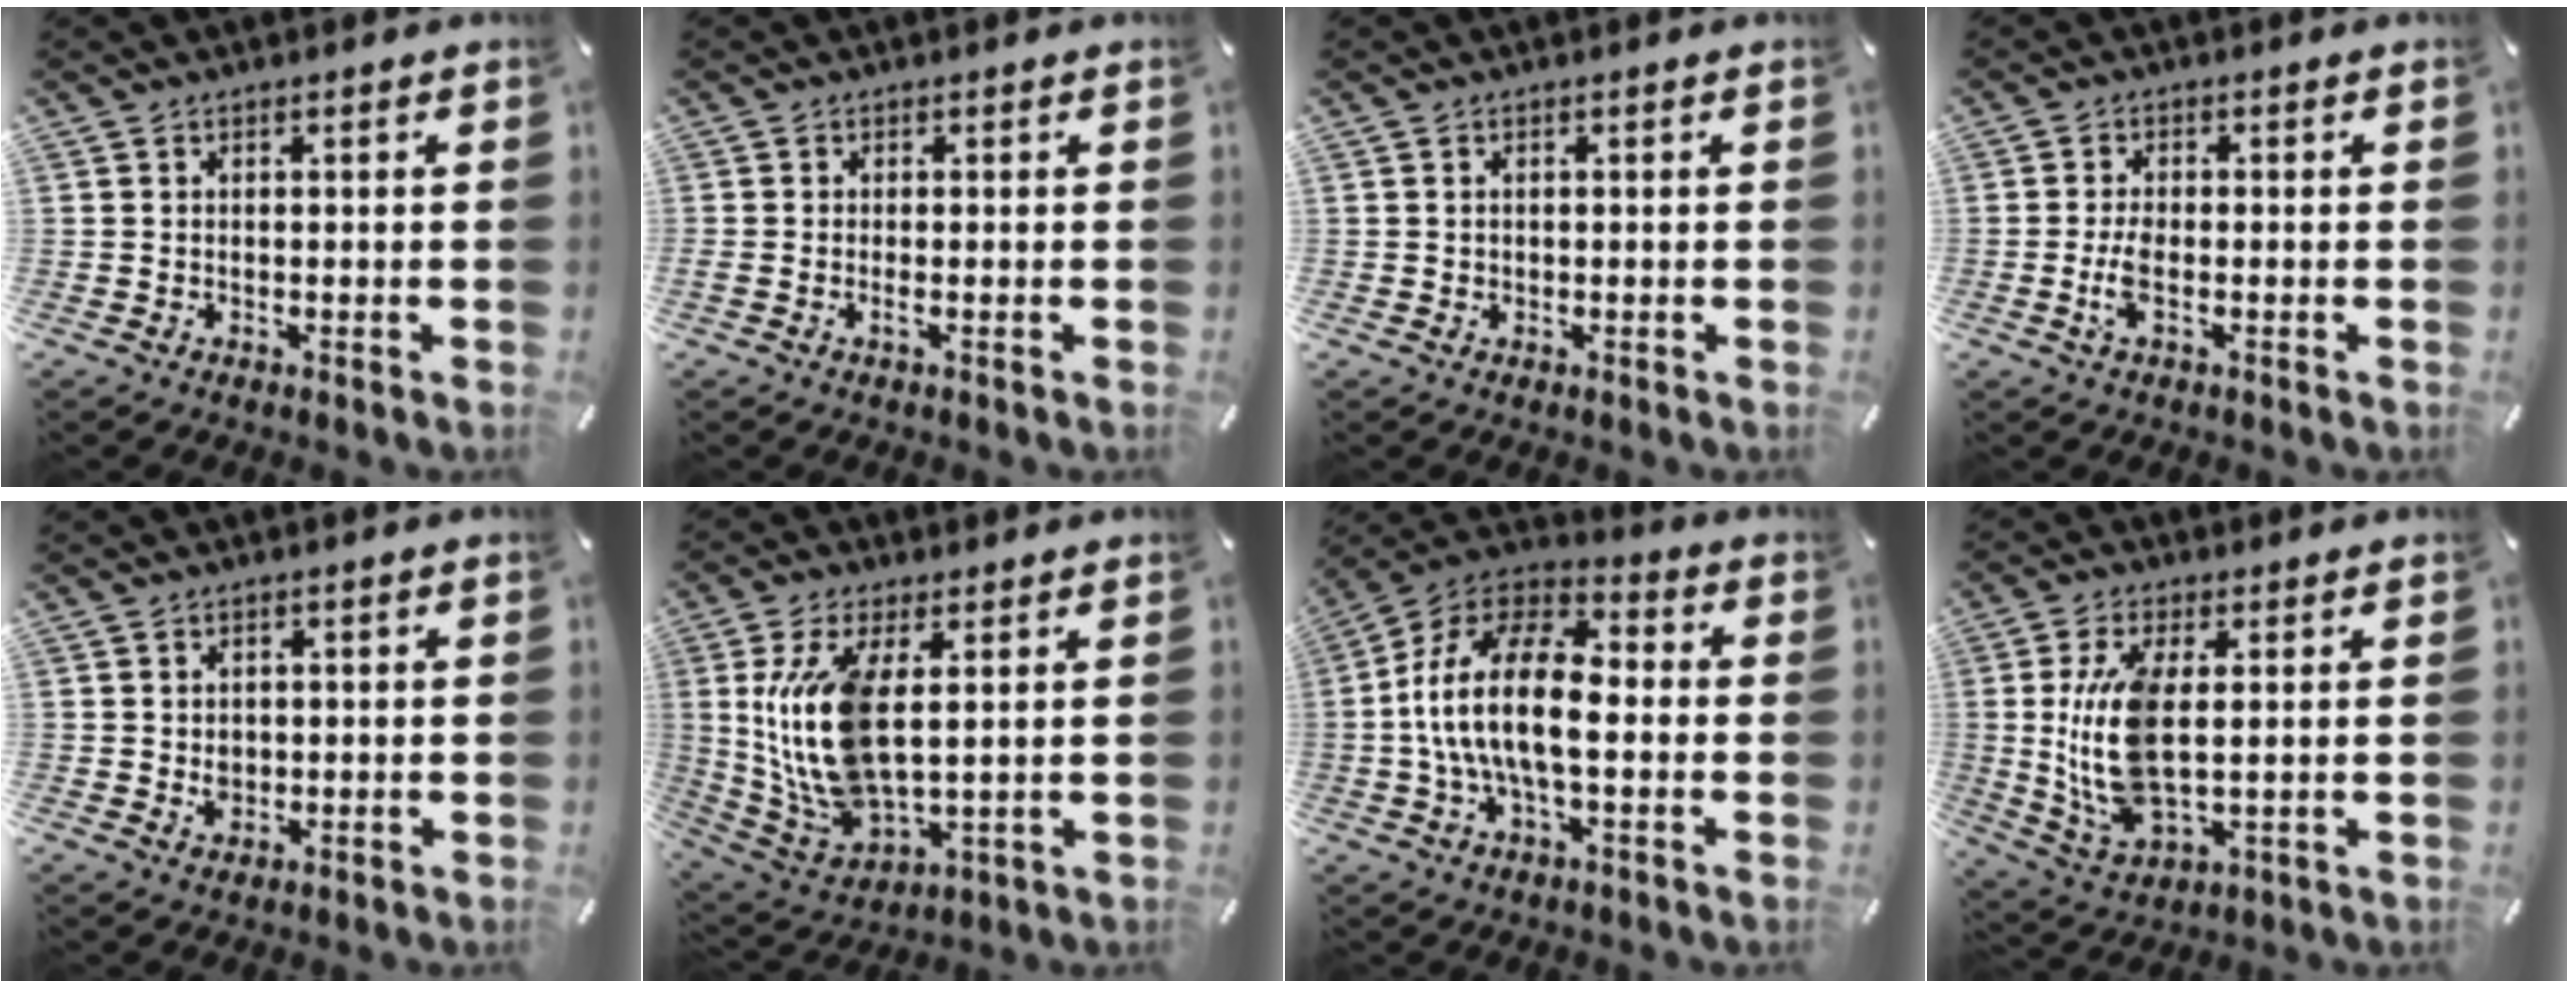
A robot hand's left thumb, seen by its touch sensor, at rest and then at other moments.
{"total": 1.4, "force": [-0.4, 0.1, 1.3], "torque": [-0.023, -0.006, -0.007]}
{"total": 0.5, "force": [0.1, 0.5, 0.2], "torque": [-0.005, 0.002, 0.001]}
{"total": 4.4, "force": [-1.0, 1.8, 3.9], "torque": [-0.086, -0.002, -0.021]}
{"total": 2.5, "force": [0.2, 2.2, 1.2], "torque": [-0.009, -0.004, -0.001]}
{"total": 14.6, "force": [3.4, 6.8, 12.5], "torque": [-0.290, -0.019, 0.061]}
{"total": 16.7, "force": [-2.3, 8.6, 14.2], "torque": [-0.296, 0.009, -0.043]}
{"total": 13.2, "force": [1.6, 5.8, 11.8], "torque": [-0.273, -0.020, 0.025]}